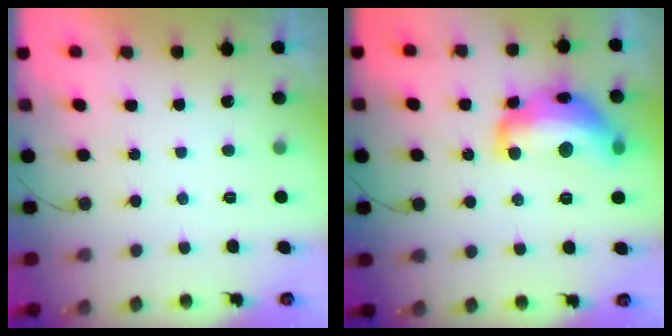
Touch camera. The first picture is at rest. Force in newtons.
{"total": 17.2, "press": 17.2, "slide": 1.1}